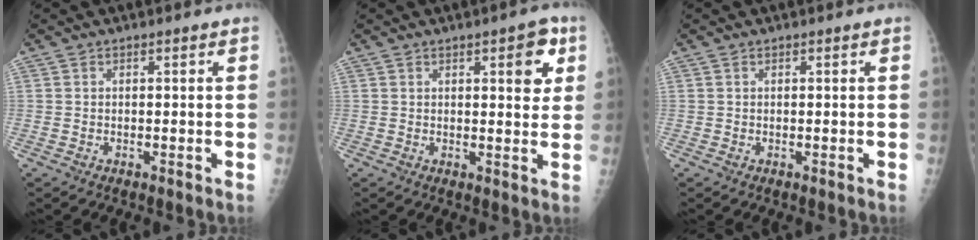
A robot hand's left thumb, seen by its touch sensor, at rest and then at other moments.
{"total": 5.7, "force": [2.6, 2.1, 4.6], "torque": [-0.033, -0.006, 0.027]}
{"total": 0.0}